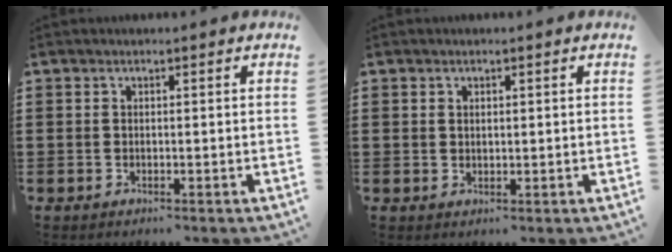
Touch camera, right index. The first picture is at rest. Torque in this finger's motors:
{"motor_torque": [-0.84, 1.30, -0.06, -0.01]}